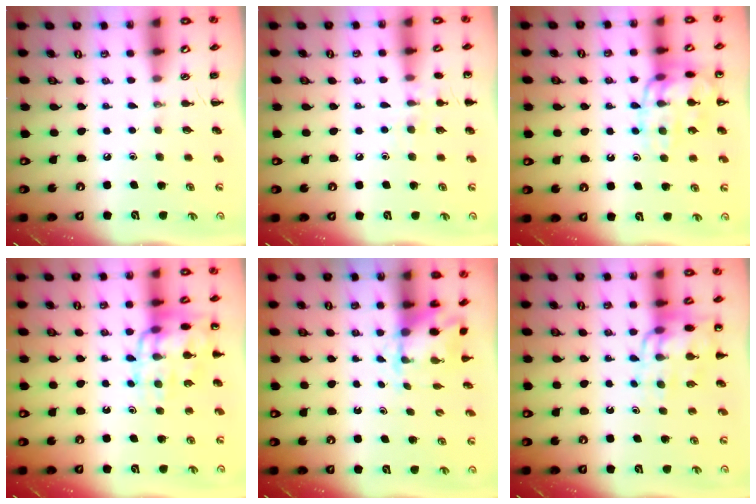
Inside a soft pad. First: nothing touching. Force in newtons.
{"total": 7.9, "press": 7.6, "slide": 2.0}
{"total": 15.8, "press": 15.7, "slide": 0.6}
{"total": 15.0, "press": 14.9, "slide": 1.6}
{"total": 3.1, "press": 3.0, "slide": 0.5}
{"total": 11.6, "press": 11.3, "slide": 2.6}